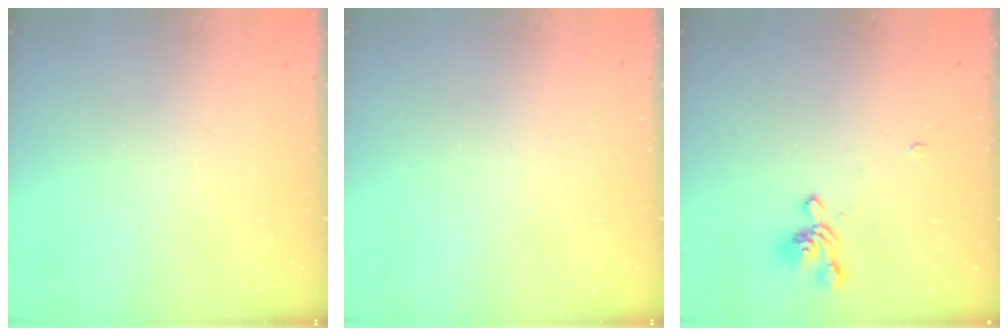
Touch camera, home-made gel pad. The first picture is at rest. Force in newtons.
{"total": 0.0}
{"total": 1.5, "press": 1.1, "slide": 1.0}